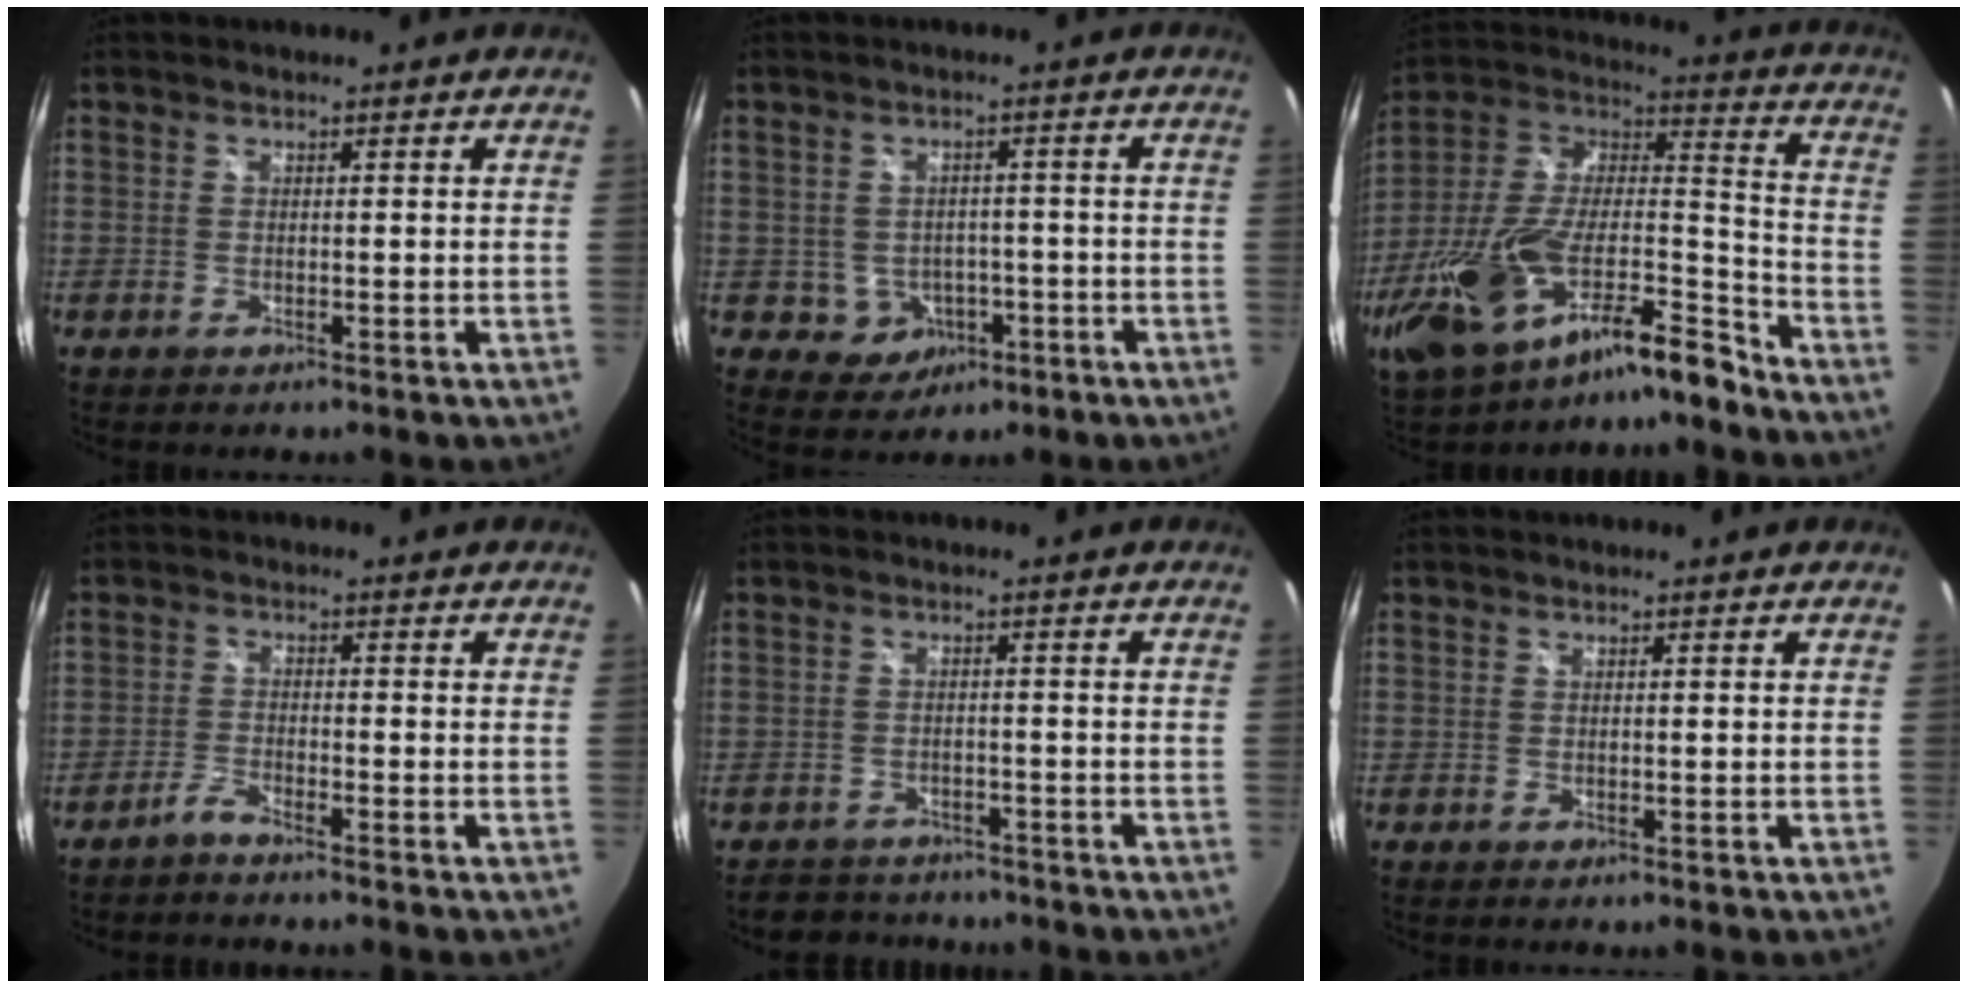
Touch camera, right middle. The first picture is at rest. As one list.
[{"total": 4.7, "force": [-1.3, 4.3, 1.3], "torque": [-0.040, 0.010, -0.003]}, {"total": 23.3, "force": [-16.2, 7.2, 15.1], "torque": [-0.286, -0.018, -0.283]}, {"total": 1.8, "force": [-1.6, -0.4, 0.7], "torque": [-0.029, 0.000, -0.039]}, {"total": 5.3, "force": [-4.9, 2.0, 0.6], "torque": [-0.022, 0.010, -0.076]}, {"total": 0.0}]